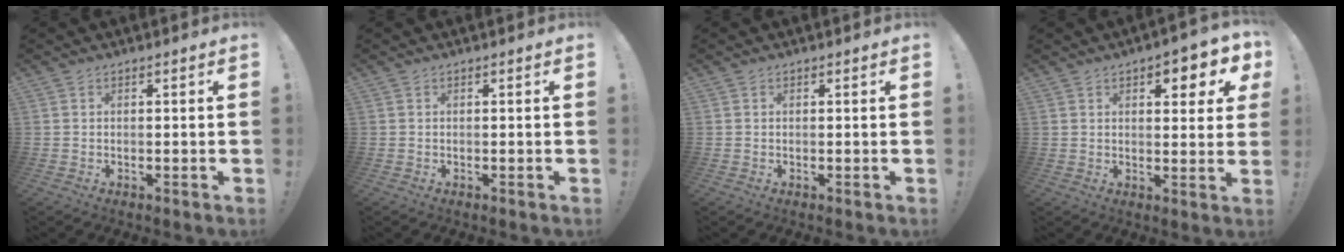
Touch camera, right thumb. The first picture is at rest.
{"total": 0.0}
{"total": 0.0}
{"total": 6.5, "force": [3.2, 2.6, 5.0], "torque": [-0.044, -0.021, 0.047]}